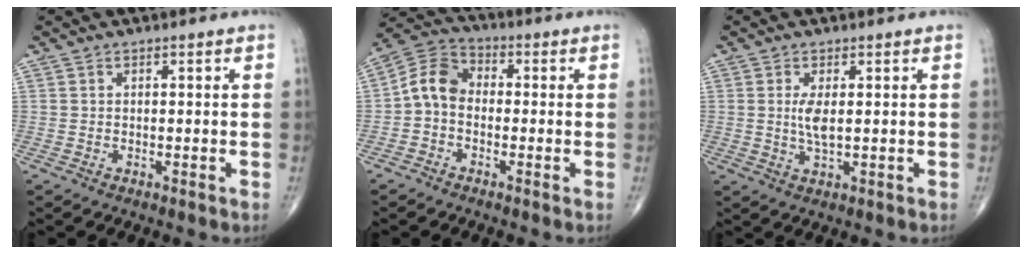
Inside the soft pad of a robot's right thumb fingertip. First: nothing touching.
{"total": 7.1, "force": [-1.2, 5.3, 4.6], "torque": [-0.073, 0.029, -0.042]}
{"total": 3.5, "force": [0.5, 1.0, 3.4], "torque": [-0.072, -0.010, 0.014]}